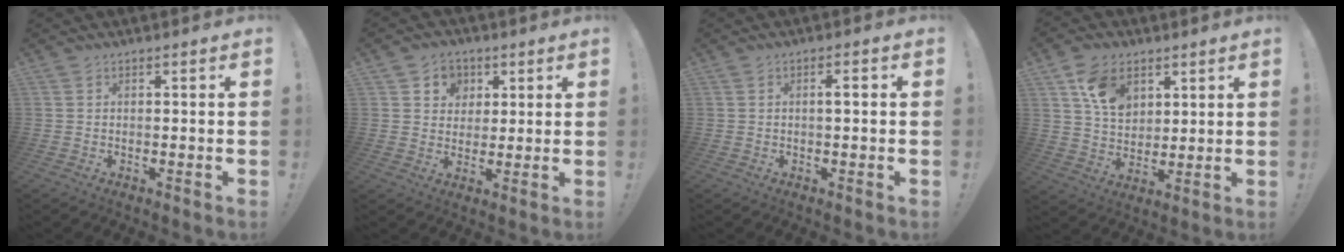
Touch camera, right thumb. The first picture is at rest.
{"total": 6.9, "force": [2.5, 6.3, 1.4], "torque": [-0.017, -0.018, 0.048]}
{"total": 2.0, "force": [0.2, 0.1, 2.0], "torque": [-0.036, 0.002, -0.001]}
{"total": 11.1, "force": [5.8, 7.8, 5.4], "torque": [-0.080, -0.021, 0.113]}